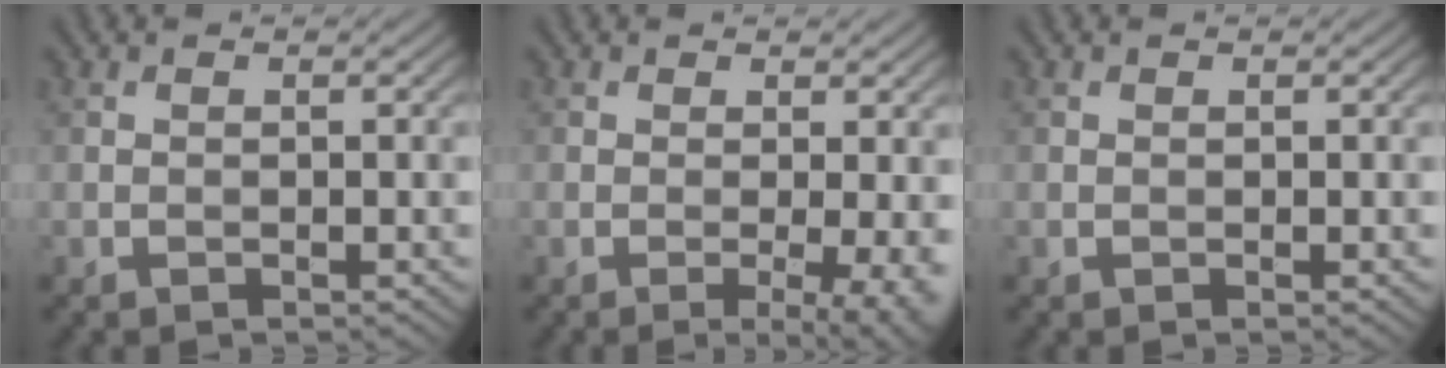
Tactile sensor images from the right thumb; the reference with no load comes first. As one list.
[{"total": 4.6, "force": [-0.7, 1.1, 4.4], "torque": [-0.066, -0.009, -0.010]}, {"total": 0.0}]